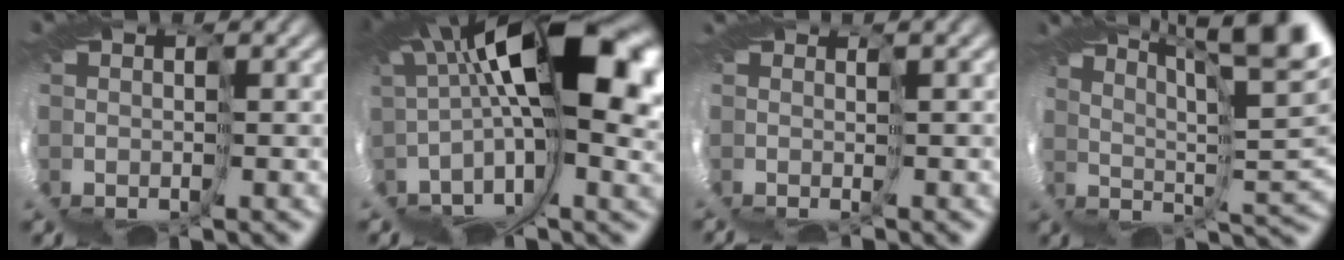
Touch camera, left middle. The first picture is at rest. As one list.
[{"total": 9.7, "force": [1.7, 0.6, 9.5], "torque": [-0.157, 0.012, 0.025]}, {"total": 2.7, "force": [-1.1, -2.3, -0.9], "torque": [0.007, -0.007, -0.002]}, {"total": 9.5, "force": [7.8, -2.2, 5.0], "torque": [-0.059, 0.032, 0.111]}]